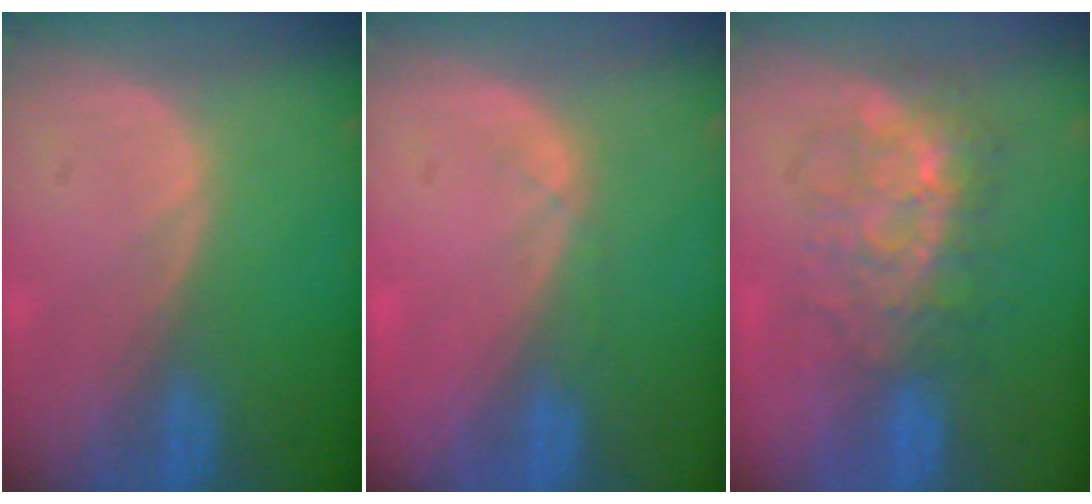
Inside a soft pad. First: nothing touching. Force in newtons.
{"total": 1.4, "press": 1.3, "slide": 0.5}
{"total": 8.1, "press": 7.3, "slide": 3.7}